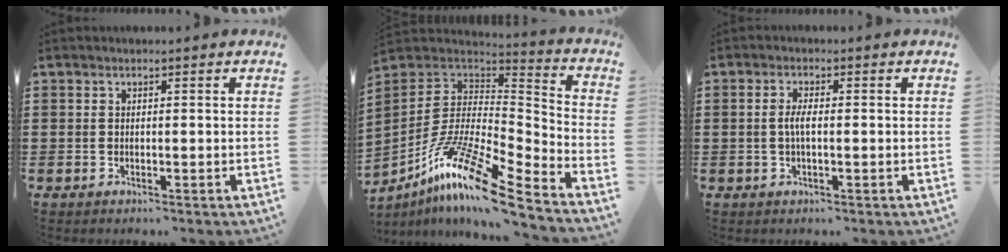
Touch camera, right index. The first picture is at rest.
{"total": 14.5, "force": [-9.6, 2.1, 10.6], "torque": [-0.212, 0.005, -0.187]}
{"total": 2.7, "force": [-0.2, 0.7, 2.6], "torque": [-0.055, -0.002, -0.008]}